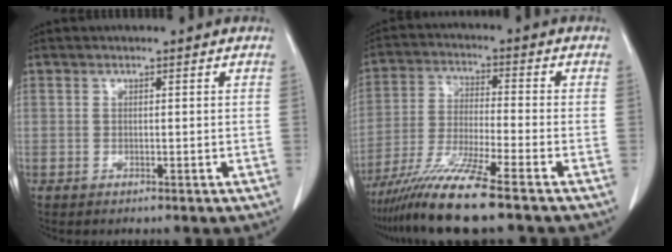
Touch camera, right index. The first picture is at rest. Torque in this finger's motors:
{"motor_torque": [1.30, -0.84, 0.71, 0.21]}